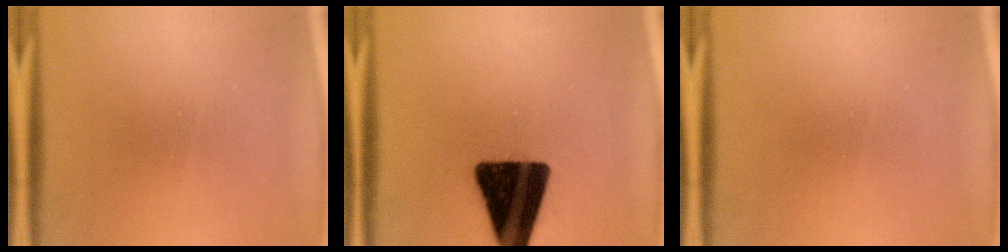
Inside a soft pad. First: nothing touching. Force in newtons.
{"total": 18.9}
{"total": 0.0}